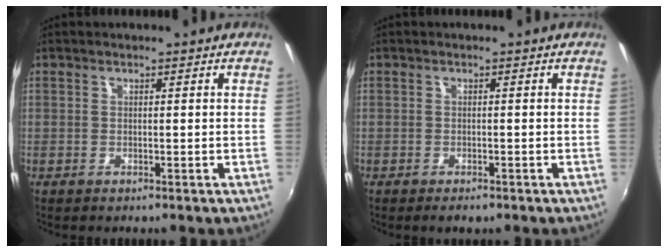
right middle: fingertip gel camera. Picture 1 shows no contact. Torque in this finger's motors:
{"motor_torque": [0.54, -0.51, 0.02, 0.01]}